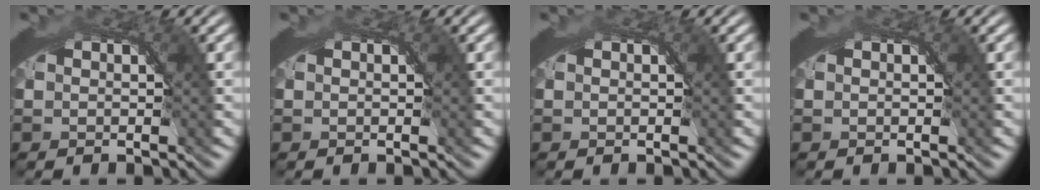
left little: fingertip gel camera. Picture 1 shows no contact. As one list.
[{"total": 0.0}, {"total": 0.0}, {"total": 0.0}]